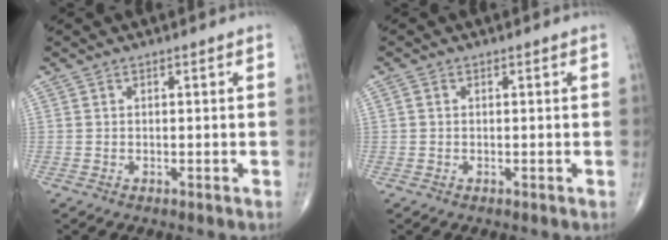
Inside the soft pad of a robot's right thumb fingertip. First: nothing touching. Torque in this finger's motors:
{"motor_torque": [-0.35, 0.17, -0.23, -0.04, 0.03]}